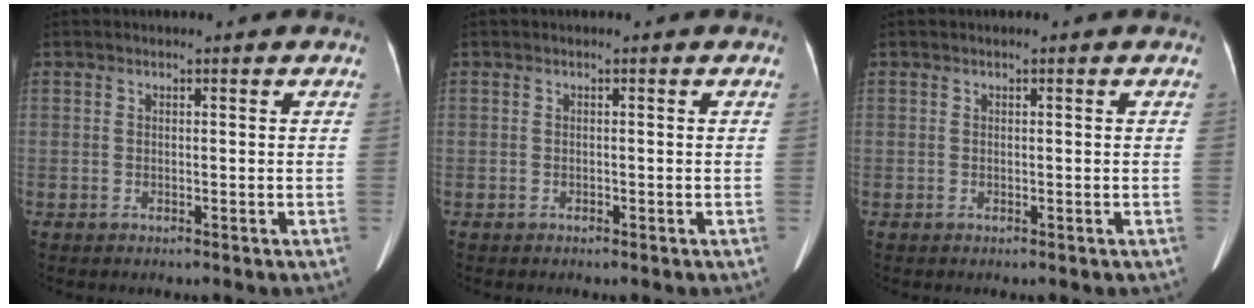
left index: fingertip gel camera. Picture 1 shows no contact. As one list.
[{"total": 0.0}, {"total": 0.0}]